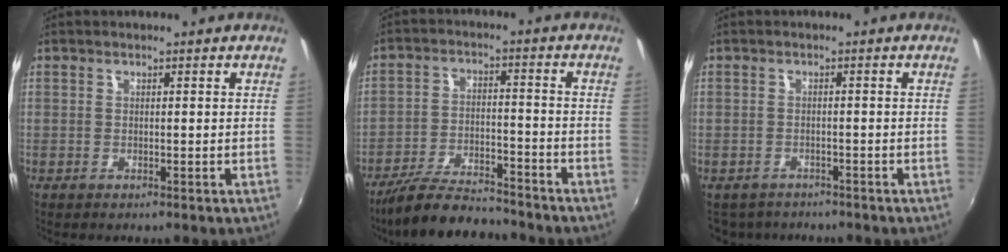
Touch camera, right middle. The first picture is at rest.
{"total": 13.0, "force": [-11.5, 2.5, 5.5], "torque": [-0.130, -0.017, -0.193]}
{"total": 4.6, "force": [-4.1, 2.0, 0.9], "torque": [-0.028, -0.012, -0.061]}